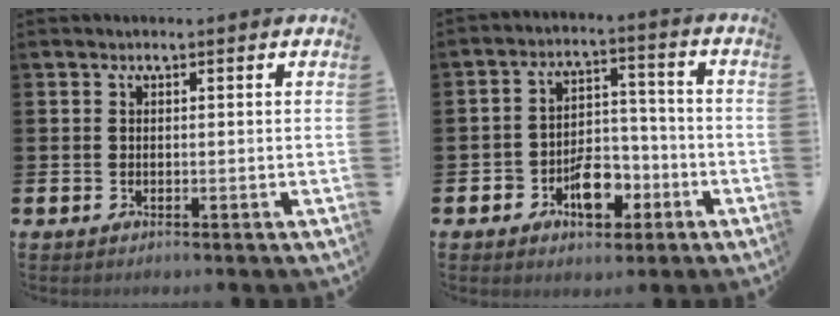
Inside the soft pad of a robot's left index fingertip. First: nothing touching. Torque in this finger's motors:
{"motor_torque": [0.69, 0.60, 0.28, 0.15]}